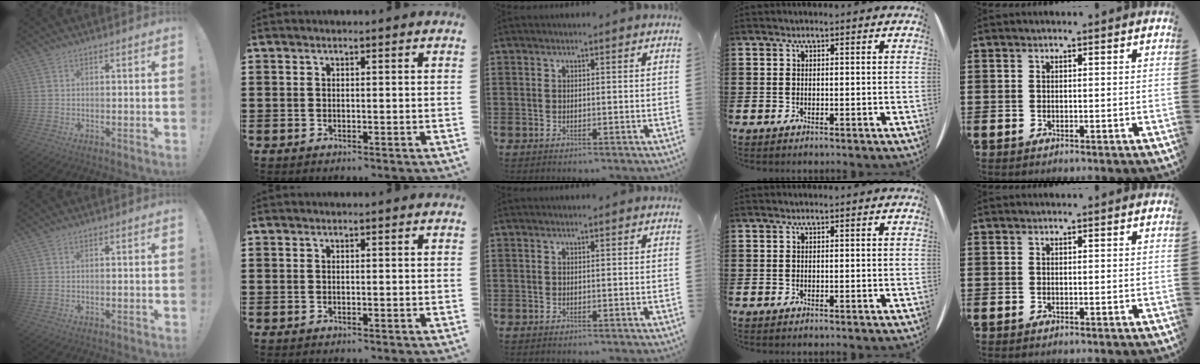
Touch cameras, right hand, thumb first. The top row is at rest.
{}